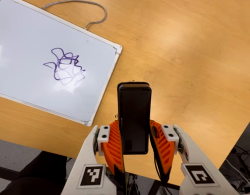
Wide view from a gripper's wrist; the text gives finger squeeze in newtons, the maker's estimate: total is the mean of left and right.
{"total": 5.0, "left": 3.7, "right": 6.2}